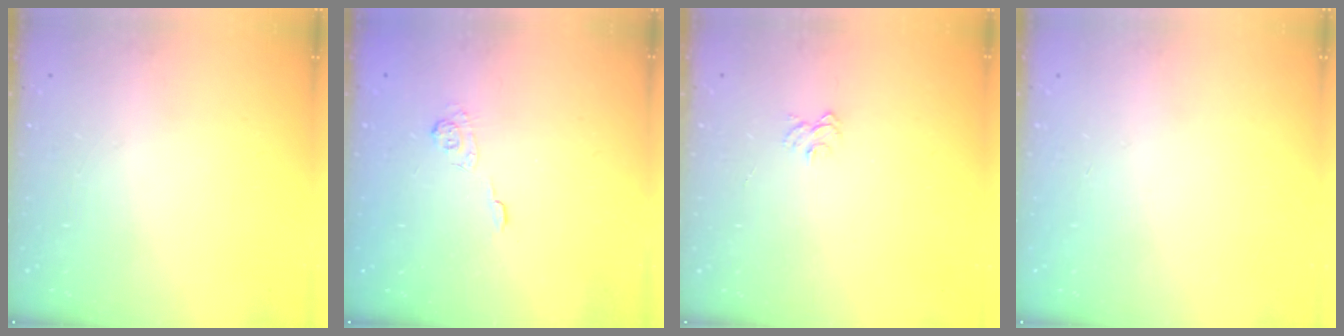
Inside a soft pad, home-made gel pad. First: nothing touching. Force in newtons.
{"total": 3.0, "press": 2.6, "slide": 1.4}
{"total": 3.9, "press": 3.8, "slide": 0.3}
{"total": 0.0}